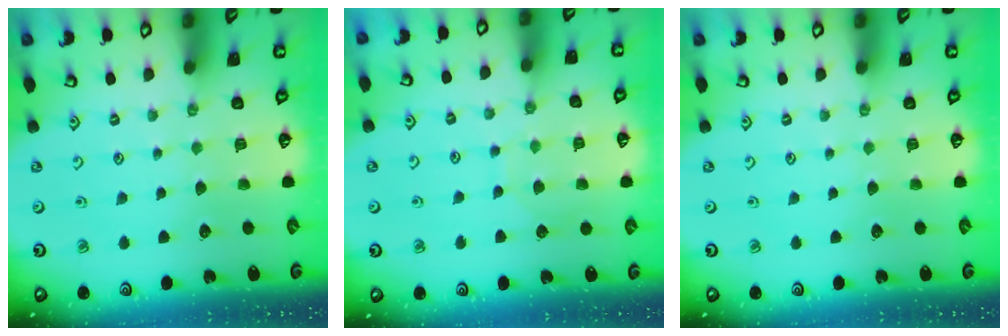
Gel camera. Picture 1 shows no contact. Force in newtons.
{"total": 6.9, "press": 6.9, "slide": 0.7}
{"total": 0.0}